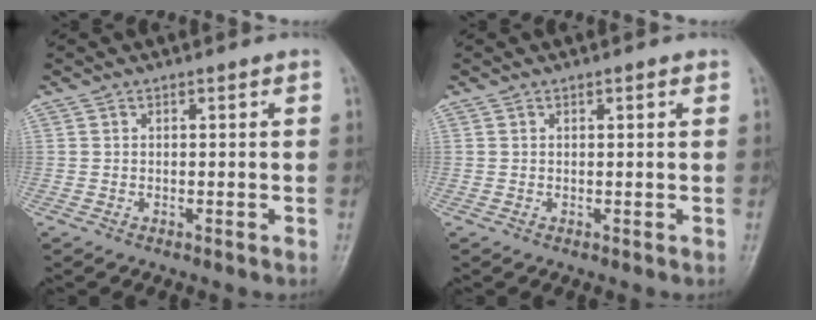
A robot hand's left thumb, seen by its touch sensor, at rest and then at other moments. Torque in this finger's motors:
{"motor_torque": [-0.15, -0.08, -0.03, 0.07, 0.06]}